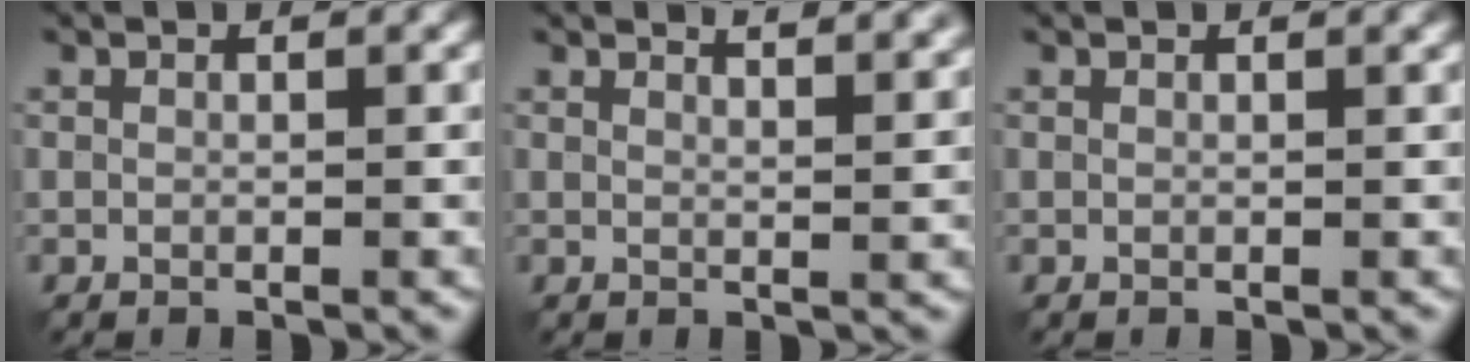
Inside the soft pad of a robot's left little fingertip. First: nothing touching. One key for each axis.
{"total": 5.1, "fx": 4.0, "fy": 1.7, "fz": 2.8, "tx": -0.010, "ty": 0.027, "tz": 0.028}
{"total": 1.0, "fx": 0.8, "fy": 0.3, "fz": 0.5, "tx": -0.005, "ty": 0.004, "tz": 0.008}